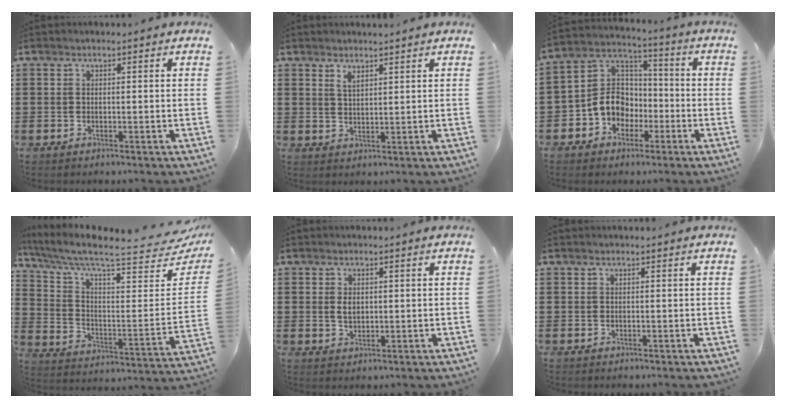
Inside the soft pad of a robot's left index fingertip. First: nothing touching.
{"total": 2.3, "force": [1.9, 0.7, 1.0], "torque": [-0.023, 0.003, 0.035]}
{"total": 8.2, "force": [-2.8, 7.1, 3.1], "torque": [-0.103, 0.010, -0.062]}
{"total": 7.7, "force": [6.3, 0.9, 4.3], "torque": [-0.112, -0.055, 0.104]}
{"total": 2.2, "force": [0.5, 1.3, 1.6], "torque": [-0.035, 0.006, 0.009]}
{"total": 0.0}